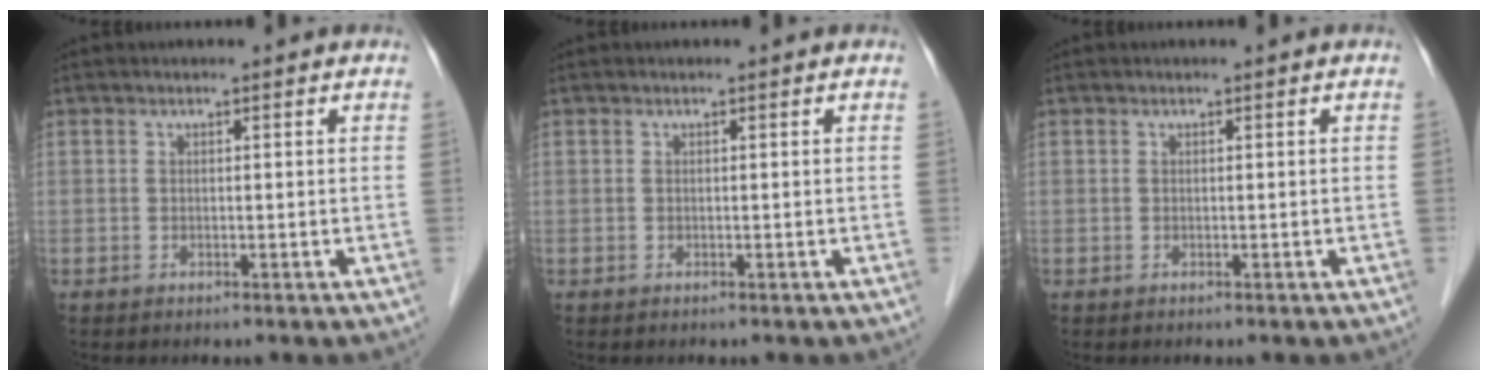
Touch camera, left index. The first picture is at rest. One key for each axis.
{"total": 0.0}
{"total": 0.0}